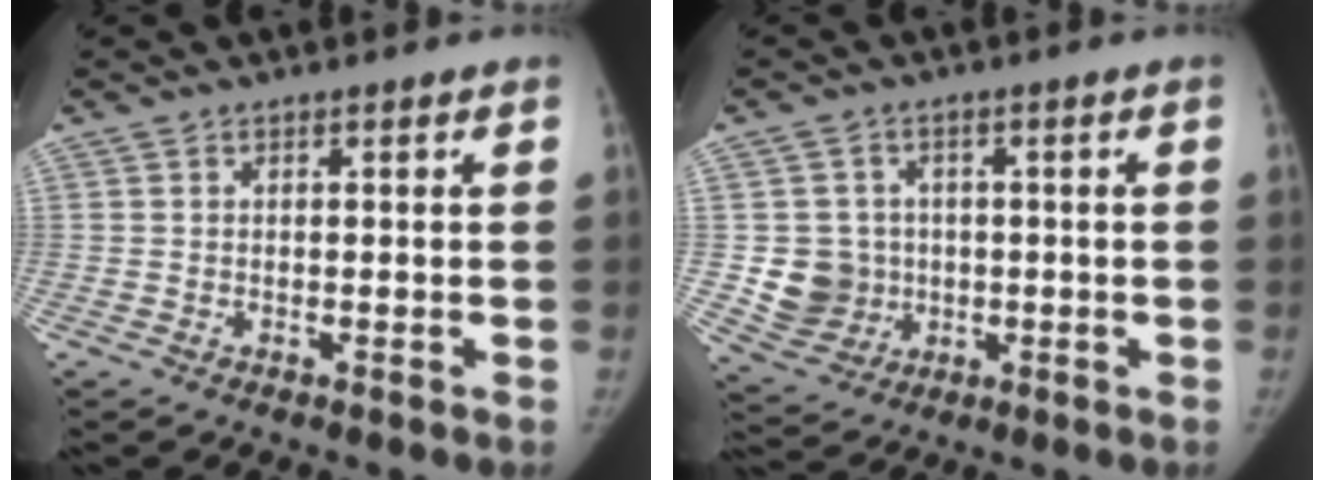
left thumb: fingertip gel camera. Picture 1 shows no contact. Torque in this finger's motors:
{"motor_torque": [0.67, 0.73, 0.21, -0.05, 0.06]}